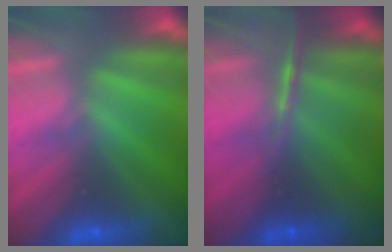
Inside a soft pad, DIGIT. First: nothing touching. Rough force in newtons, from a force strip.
{"total": 1.5}